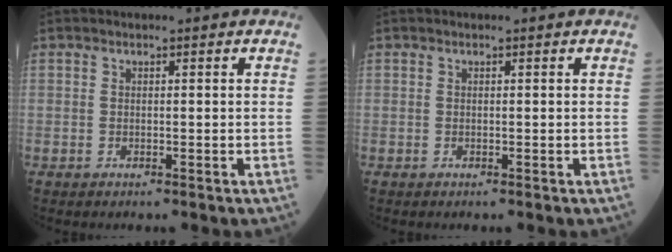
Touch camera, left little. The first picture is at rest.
{"total": 0.0}